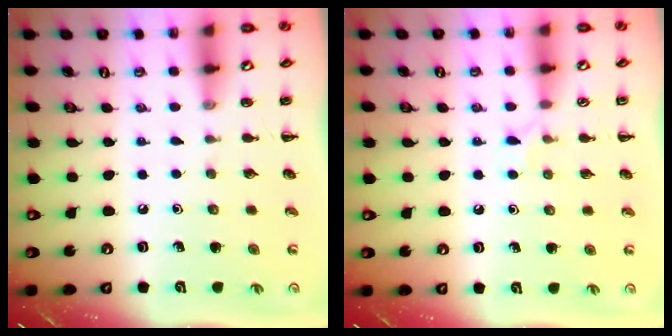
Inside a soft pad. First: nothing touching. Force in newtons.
{"total": 4.9, "press": 4.6, "slide": 1.8}